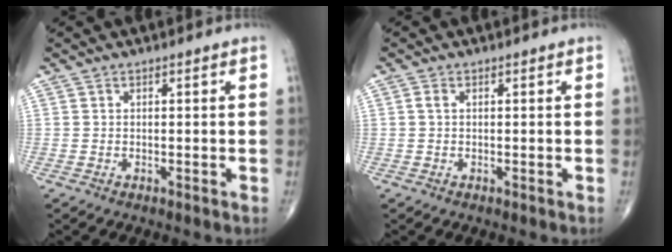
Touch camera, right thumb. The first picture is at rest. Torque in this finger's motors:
{"motor_torque": [-0.27, 0.17, 0.20, -0.02, -0.01]}